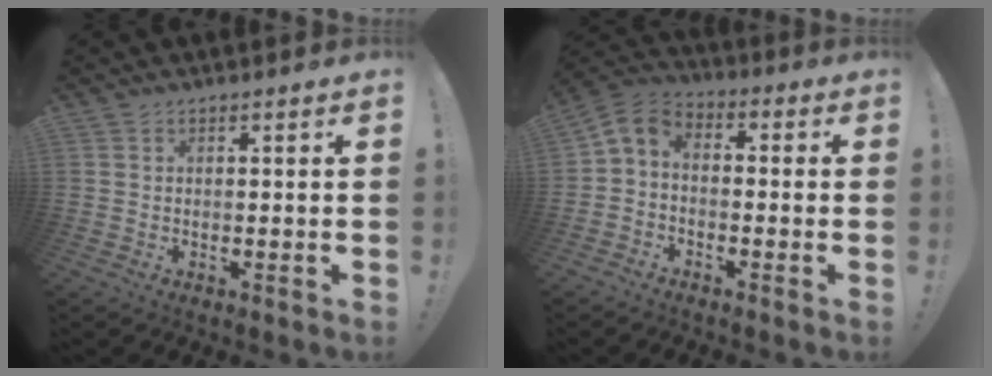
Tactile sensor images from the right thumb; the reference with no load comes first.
{"total": 5.6, "force": [-1.9, 3.9, 3.6], "torque": [-0.082, 0.014, -0.034]}